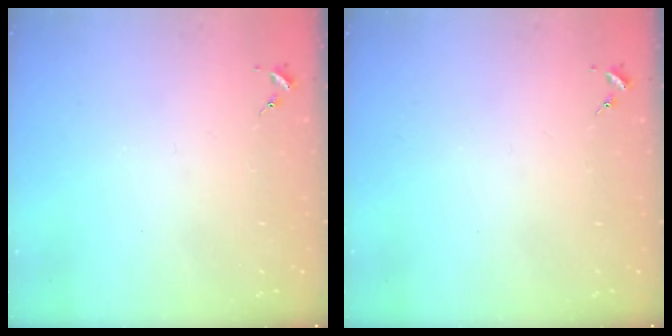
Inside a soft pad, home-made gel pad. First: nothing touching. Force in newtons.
{"total": 0.0}